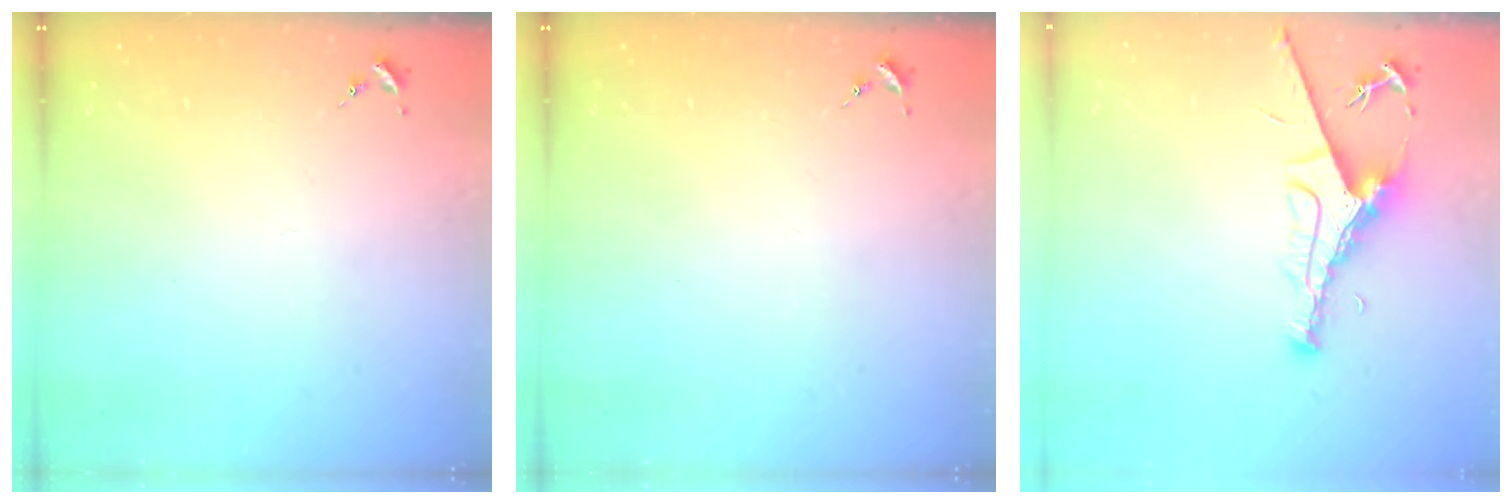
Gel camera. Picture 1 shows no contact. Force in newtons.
{"total": 0.0}
{"total": 8.7, "press": 8.7, "slide": 1.1}